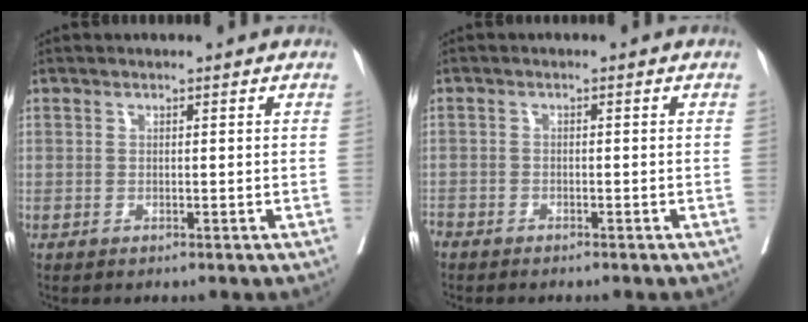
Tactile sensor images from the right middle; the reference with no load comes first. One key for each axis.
{"total": 3.0, "fx": -2.7, "fy": 0.7, "fz": 1.1, "tx": -0.014, "ty": -0.004, "tz": -0.045}